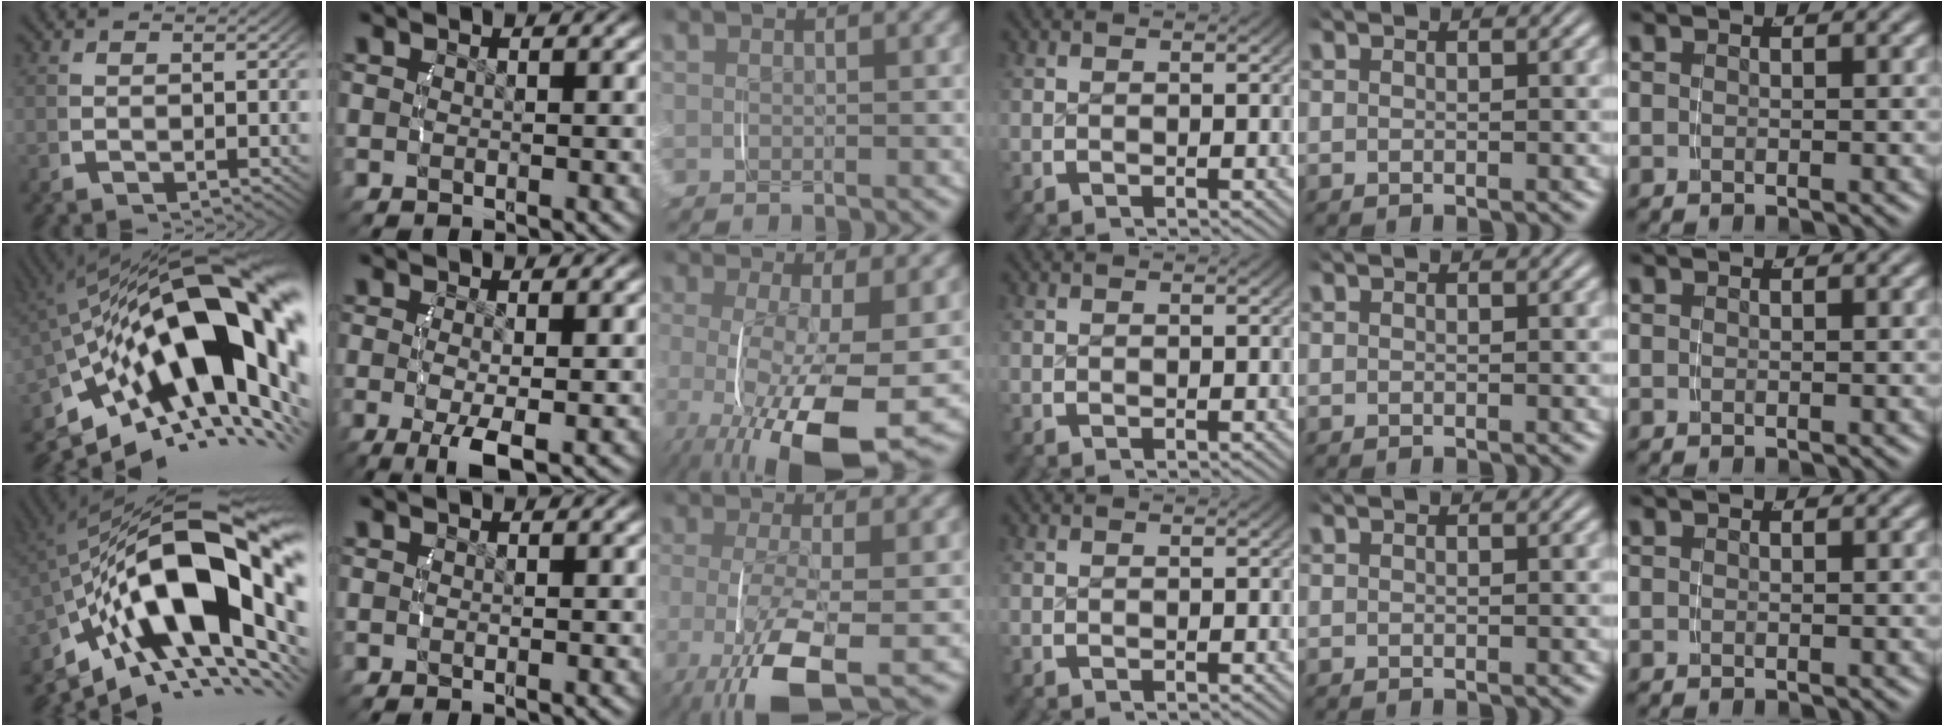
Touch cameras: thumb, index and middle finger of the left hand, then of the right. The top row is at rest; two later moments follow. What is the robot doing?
{"motion": "lift_and_place", "object": "camera"}